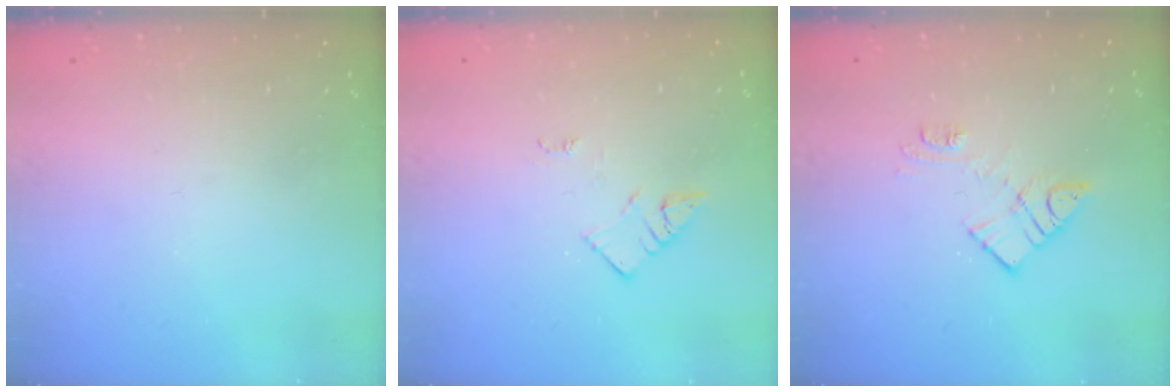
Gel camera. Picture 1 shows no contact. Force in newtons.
{"total": 2.7, "press": 2.6, "slide": 0.4}
{"total": 10.1, "press": 10.1, "slide": 0.6}